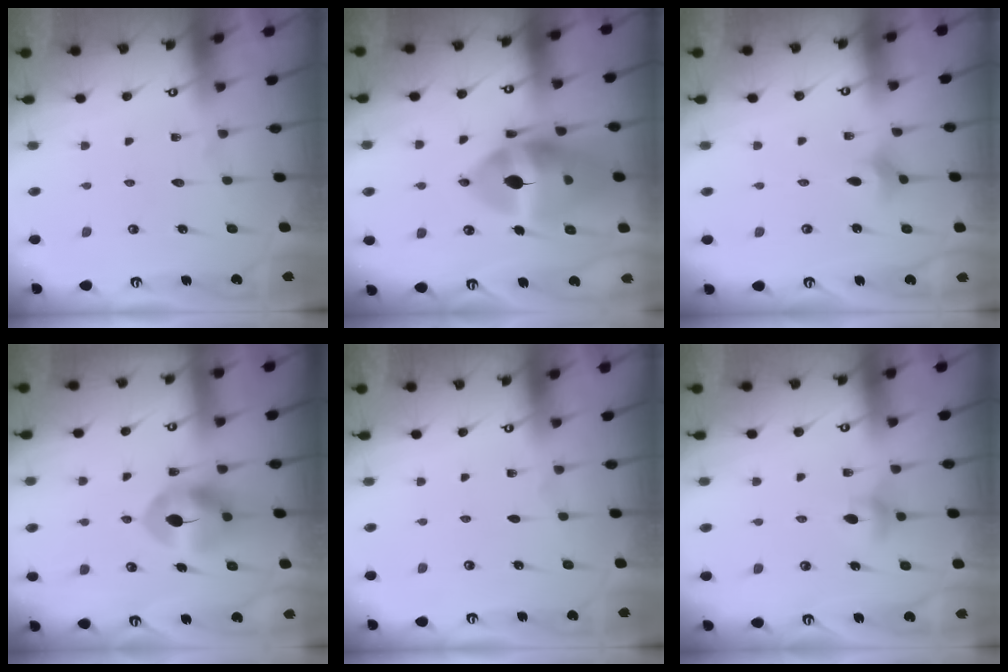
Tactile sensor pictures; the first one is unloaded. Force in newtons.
{"total": 21.0, "press": 20.8, "slide": 2.4}
{"total": 3.3, "press": 3.3, "slide": 0.5}
{"total": 8.8, "press": 8.8, "slide": 0.3}
{"total": 0.0}
{"total": 4.6, "press": 4.6, "slide": 0.8}